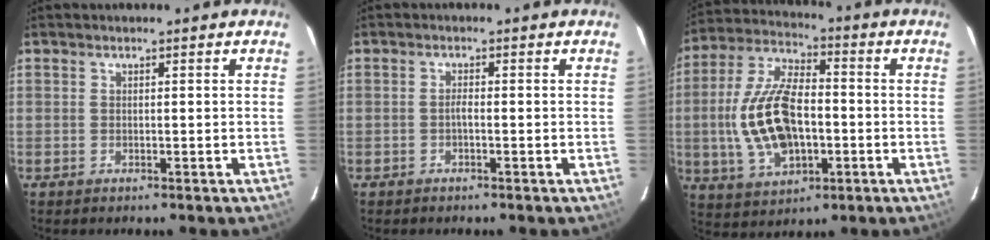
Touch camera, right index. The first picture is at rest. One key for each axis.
{"total": 1.0, "fx": -0.5, "fy": 0.2, "fz": 0.8, "tx": -0.016, "ty": 0.004, "tz": -0.011}
{"total": 16.7, "fx": -2.2, "fy": 8.9, "fz": 14.0, "tx": -0.295, "ty": 0.006, "tz": -0.032}